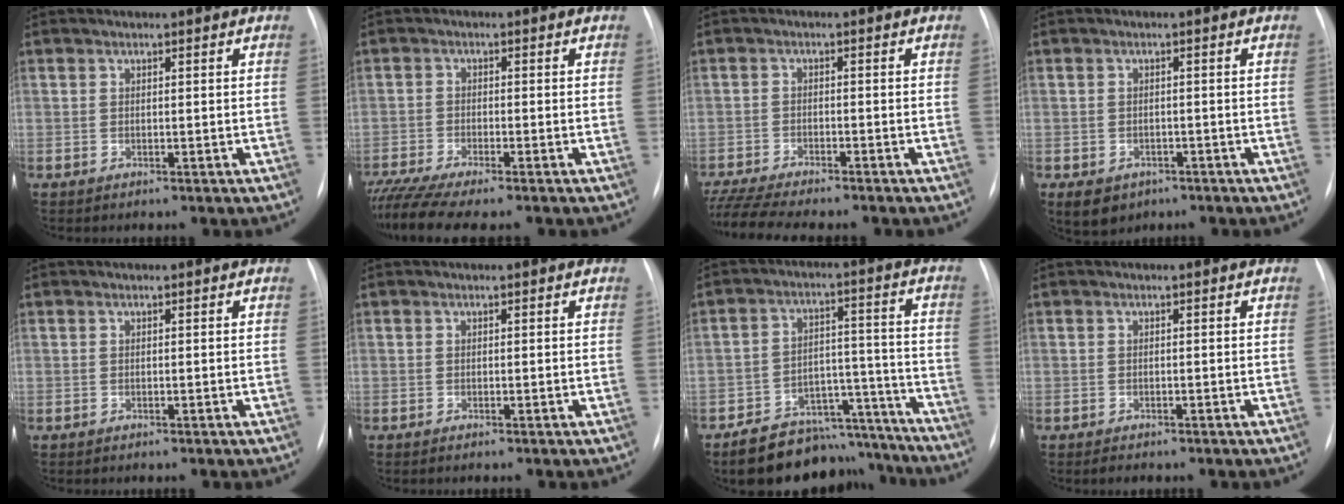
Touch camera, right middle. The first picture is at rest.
{"total": 8.1, "force": [-7.0, 0.0, 4.2], "torque": [-0.071, -0.016, -0.114]}
{"total": 11.3, "force": [-10.0, 1.2, 5.2], "torque": [-0.084, -0.010, -0.151]}
{"total": 8.1, "force": [-4.5, 6.1, 2.9], "torque": [-0.066, 0.001, -0.053]}
{"total": 0.0}
{"total": 0.0}
{"total": 15.3, "force": [-13.9, 5.6, 3.0], "torque": [-0.021, 0.052, -0.195]}
{"total": 2.6, "force": [-2.1, 0.9, 1.2], "torque": [-0.025, -0.006, -0.024]}